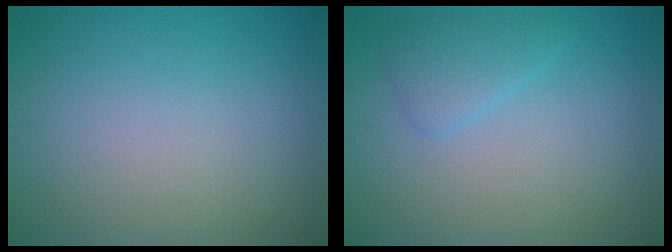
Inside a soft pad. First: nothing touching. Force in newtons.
{"total": 2.0, "press": 2.0, "slide": 0.2}